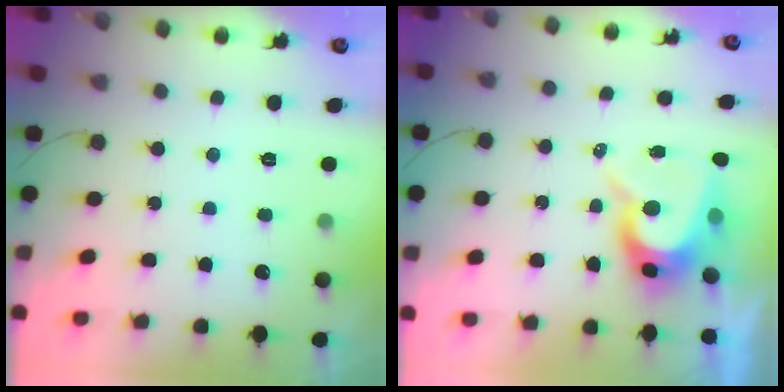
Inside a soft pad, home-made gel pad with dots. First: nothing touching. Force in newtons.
{"total": 9.6, "press": 9.6, "slide": 0.7}